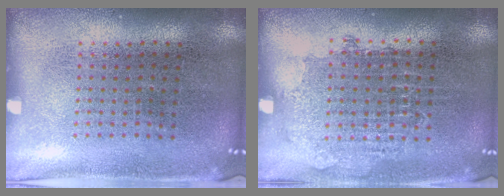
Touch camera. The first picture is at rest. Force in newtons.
{"total": 0.8, "press": 0.8, "slide": 0.2}